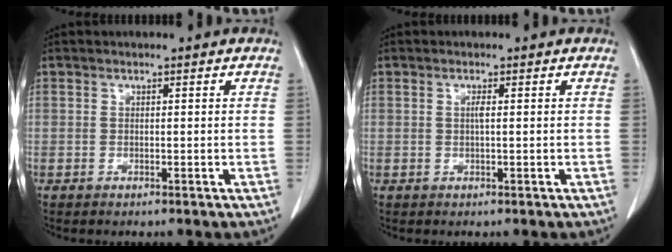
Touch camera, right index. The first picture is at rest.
{"total": 0.8, "force": [0.0, 0.0, 0.8], "torque": [-0.016, 0.000, 0.000]}